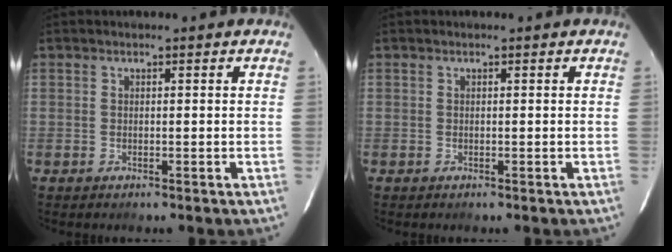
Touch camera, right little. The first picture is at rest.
{"total": 0.0}